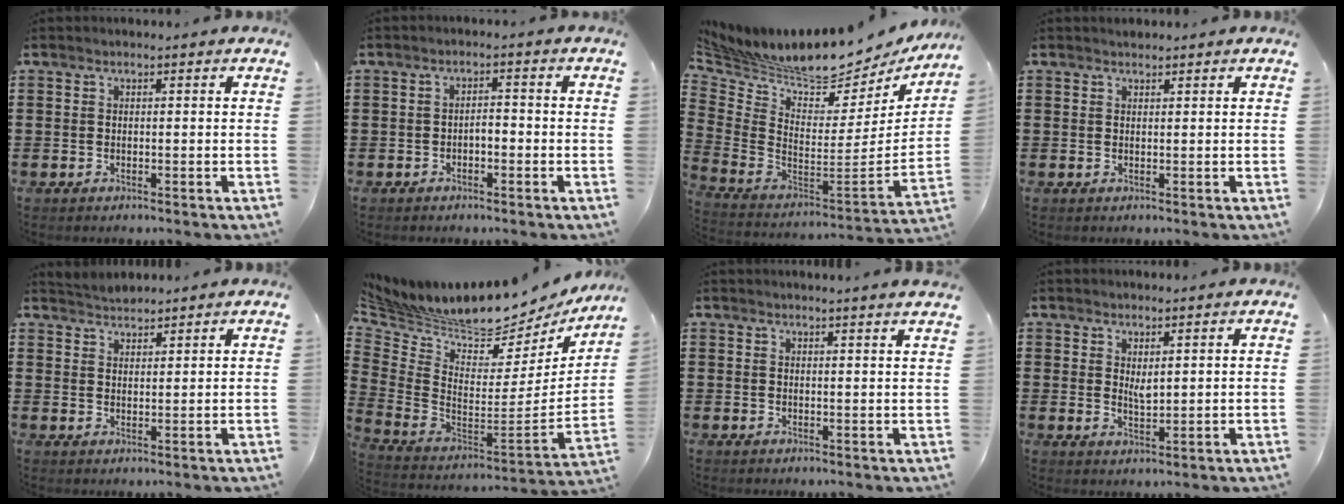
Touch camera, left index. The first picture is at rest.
{"total": 1.9, "force": [-1.1, 0.8, 1.4], "torque": [-0.029, 0.003, -0.024]}
{"total": 6.5, "force": [6.2, 0.8, 1.7], "torque": [-0.075, -0.072, 0.100]}
{"total": 0.8, "force": [0.8, 0.2, 0.1], "torque": [-0.003, 0.001, 0.015]}
{"total": 2.5, "force": [2.5, 0.3, 0.0], "torque": [-0.008, -0.004, 0.048]}
{"total": 6.6, "force": [6.4, 0.8, 1.7], "torque": [-0.075, -0.070, 0.104]}
{"total": 1.8, "force": [1.6, -0.5, 0.3], "torque": [-0.008, -0.001, 0.032]}
{"total": 2.4, "force": [1.6, 0.9, 1.6], "torque": [-0.026, -0.002, 0.027]}